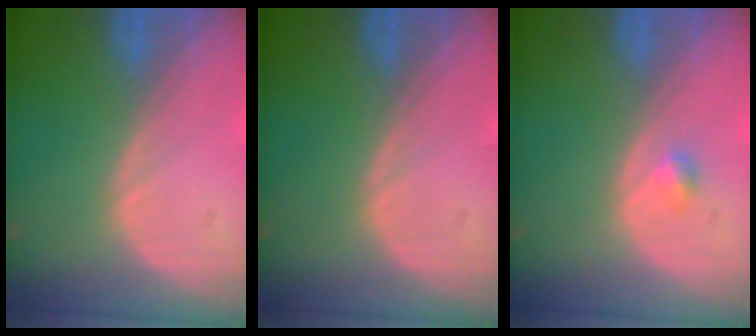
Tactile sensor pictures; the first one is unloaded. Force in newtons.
{"total": 0.0}
{"total": 1.7, "press": 1.4, "slide": 0.8}